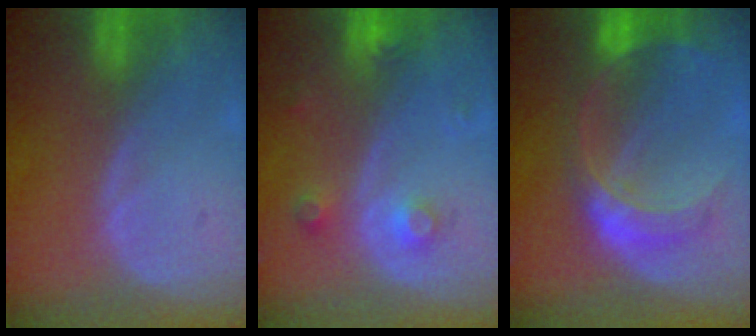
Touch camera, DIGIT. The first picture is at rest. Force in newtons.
{"total": 3.4, "press": 3.1, "slide": 1.2}
{"total": 7.6, "press": 6.6, "slide": 3.8}